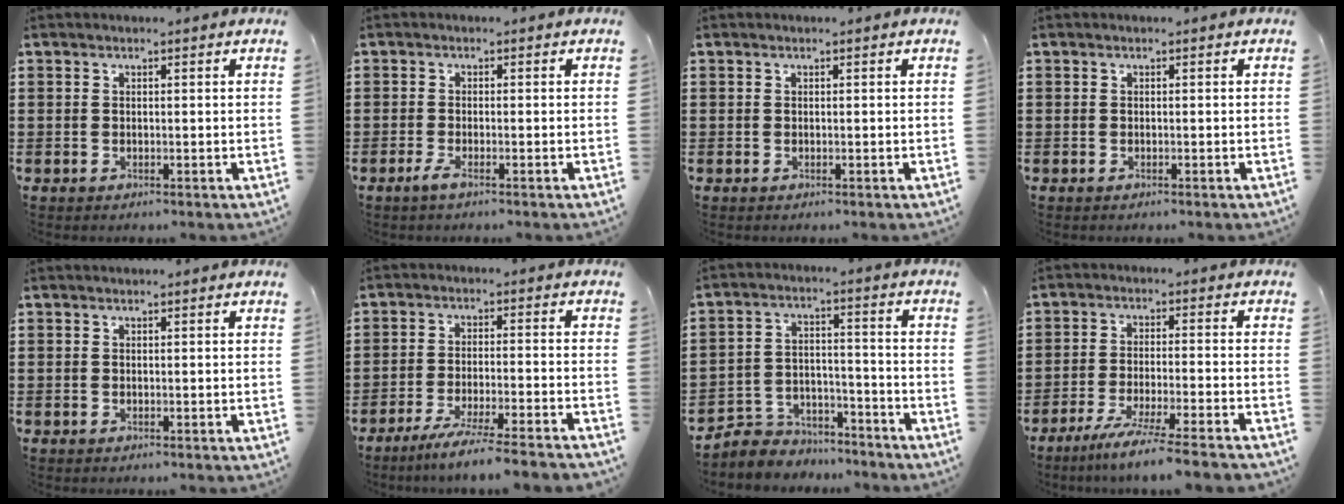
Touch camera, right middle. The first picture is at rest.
{"total": 1.6, "force": [-0.8, 0.2, 1.3], "torque": [-0.031, -0.004, -0.017]}
{"total": 0.0}
{"total": 0.0}
{"total": 0.0}
{"total": 5.7, "force": [-5.1, -0.6, 2.6], "torque": [-0.051, -0.019, -0.097]}
{"total": 5.2, "force": [-4.8, 1.9, 0.2], "torque": [-0.020, 0.009, -0.105]}
{"total": 6.2, "force": [-5.3, -0.7, 3.0], "torque": [-0.056, -0.018, -0.101]}